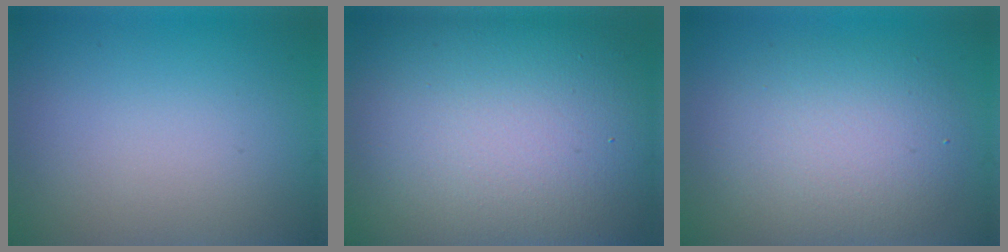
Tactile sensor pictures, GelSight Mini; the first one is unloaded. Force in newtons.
{"total": 18.2, "press": 18.2, "slide": 1.2}
{"total": 6.1, "press": 6.1, "slide": 0.3}